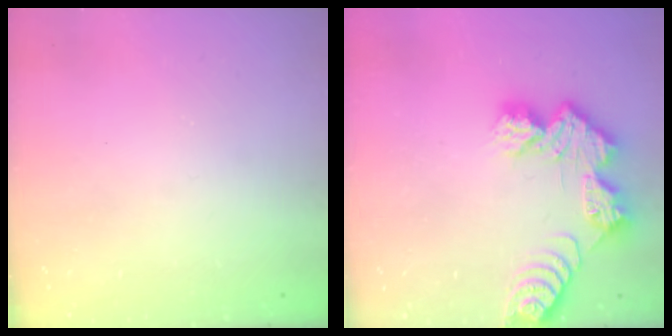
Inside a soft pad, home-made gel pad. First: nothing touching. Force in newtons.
{"total": 11.5, "press": 11.5, "slide": 0.8}